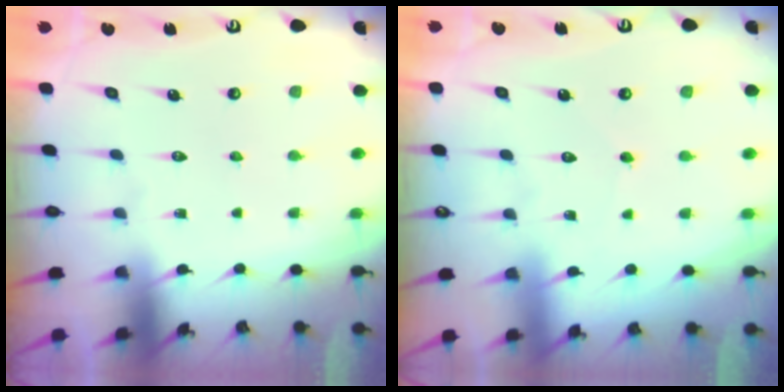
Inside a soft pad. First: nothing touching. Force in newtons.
{"total": 2.8, "press": 2.7, "slide": 0.4}